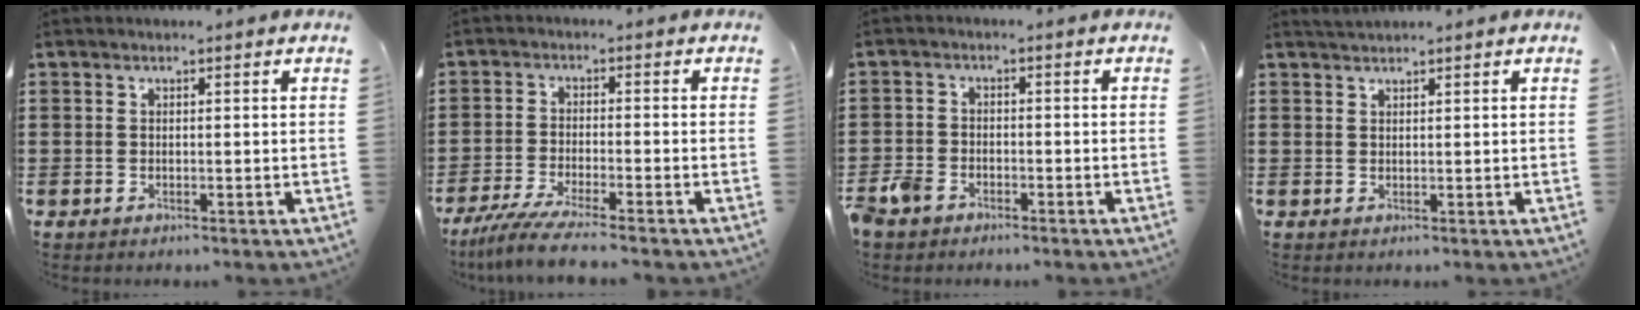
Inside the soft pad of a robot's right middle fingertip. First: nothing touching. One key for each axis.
{"total": 5.4, "fx": -4.7, "fy": -0.3, "fz": 2.8, "tx": -0.075, "ty": -0.026, "tz": -0.092}
{"total": 3.1, "fx": -2.5, "fy": 1.6, "fz": 0.9, "tx": -0.040, "ty": -0.003, "tz": -0.057}
{"total": 1.3, "fx": 1.3, "fy": 0.2, "fz": 0.4, "tx": -0.011, "ty": 0.002, "tz": 0.023}